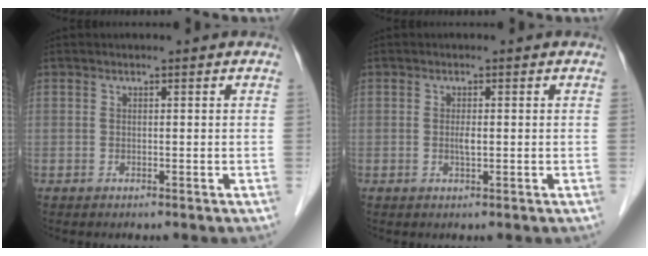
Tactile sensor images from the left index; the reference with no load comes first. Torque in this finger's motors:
{"motor_torque": [0.07, 0.04, 0.01, 0.01]}